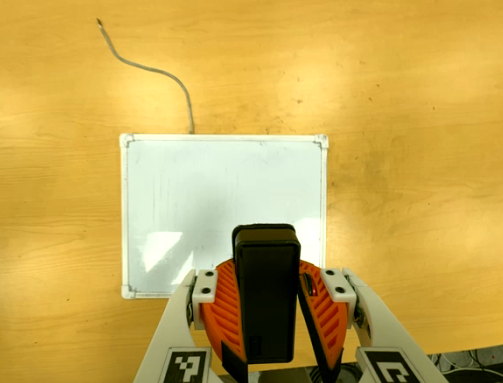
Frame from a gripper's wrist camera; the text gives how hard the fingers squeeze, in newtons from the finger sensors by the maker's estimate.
{"total": 9.2, "left": 8.8, "right": 9.5}